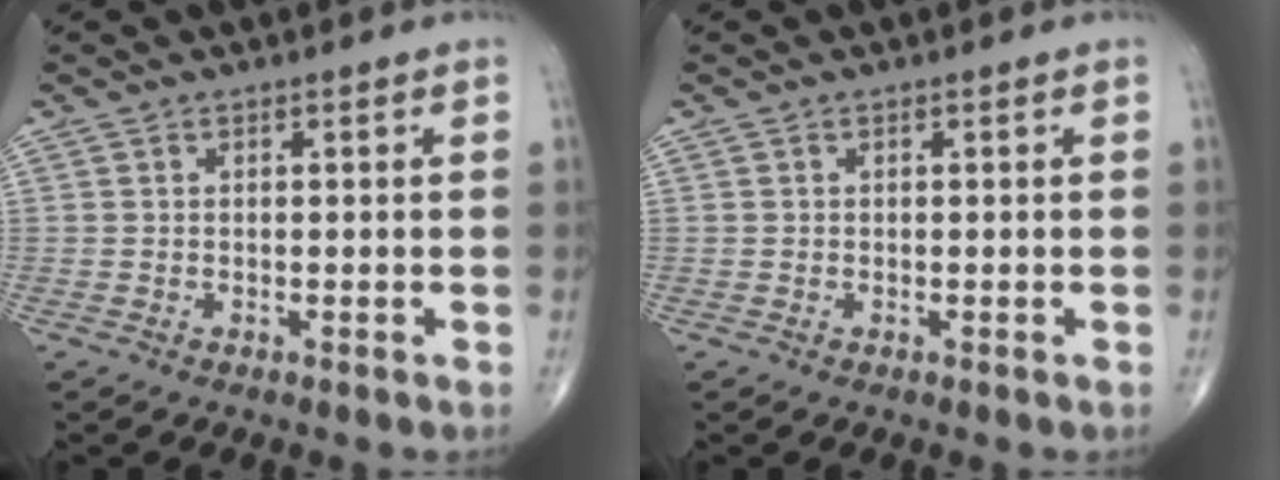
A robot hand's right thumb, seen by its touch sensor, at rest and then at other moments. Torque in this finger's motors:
{"motor_torque": [0.42, 0.22, -0.11, 0.30, 0.02]}